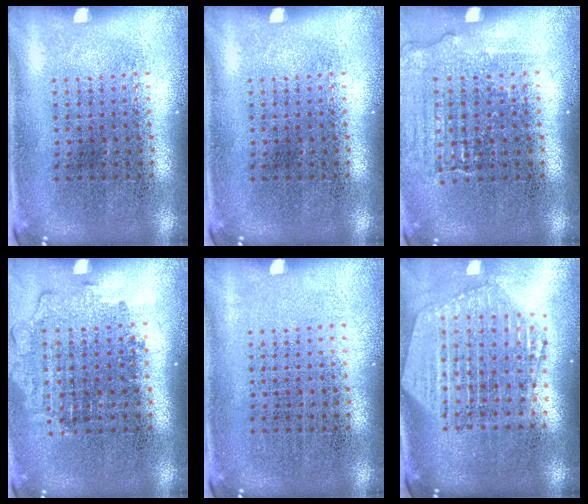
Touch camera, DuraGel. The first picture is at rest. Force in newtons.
{"total": 0.0}
{"total": 1.1, "press": 1.1, "slide": 0.3}
{"total": 1.1, "press": 1.0, "slide": 0.5}
{"total": 0.0}
{"total": 2.4, "press": 2.1, "slide": 1.3}